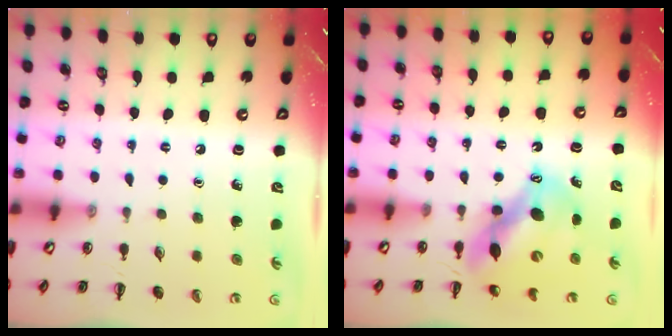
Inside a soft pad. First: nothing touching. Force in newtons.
{"total": 11.1, "press": 10.8, "slide": 2.7}